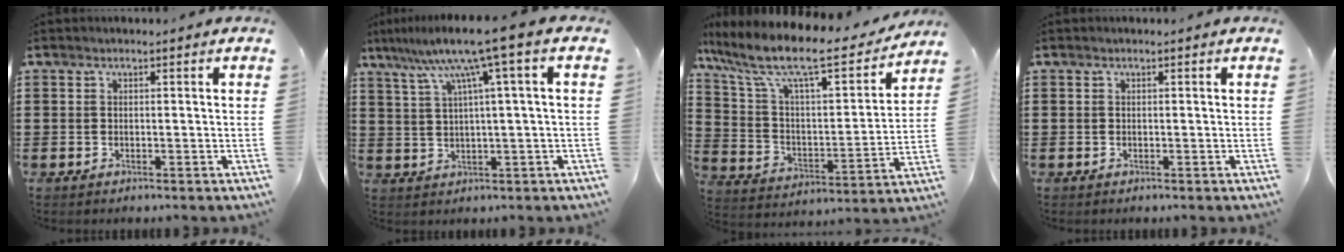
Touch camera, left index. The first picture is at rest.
{"total": 8.8, "force": [4.1, -0.9, 7.7], "torque": [-0.159, -0.014, 0.064]}
{"total": 11.7, "force": [9.2, 2.1, 7.0], "torque": [-0.172, -0.055, 0.152]}
{"total": 0.0}